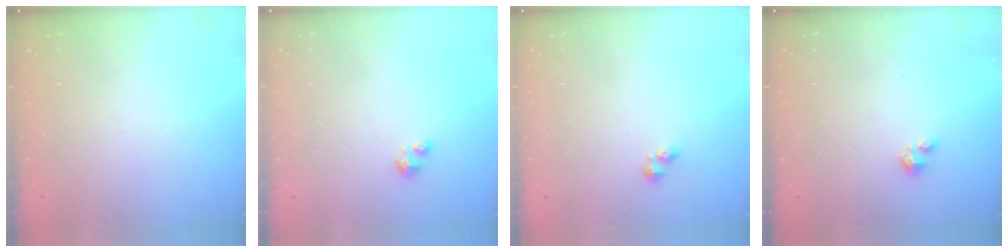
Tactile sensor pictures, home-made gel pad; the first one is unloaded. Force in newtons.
{"total": 2.0, "press": 2.0, "slide": 0.2}
{"total": 2.1, "press": 2.1, "slide": 0.3}
{"total": 1.3, "press": 1.2, "slide": 0.4}